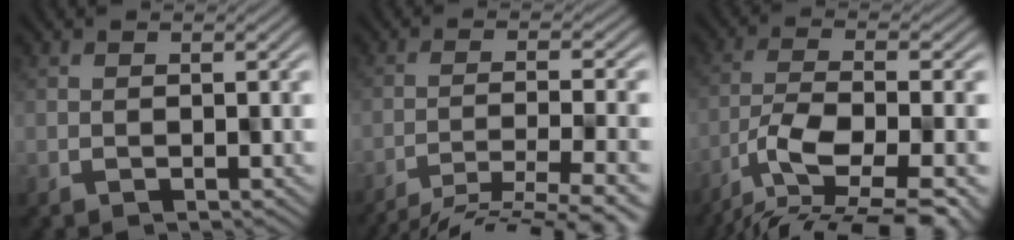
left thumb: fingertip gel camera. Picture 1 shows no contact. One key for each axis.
{"total": 10.4, "fx": -7.9, "fy": 2.0, "fz": 6.4, "tx": -0.096, "ty": -0.012, "tz": -0.111}
{"total": 11.6, "fx": -7.2, "fy": 4.0, "fz": 8.2, "tx": -0.168, "ty": -0.017, "tz": -0.120}